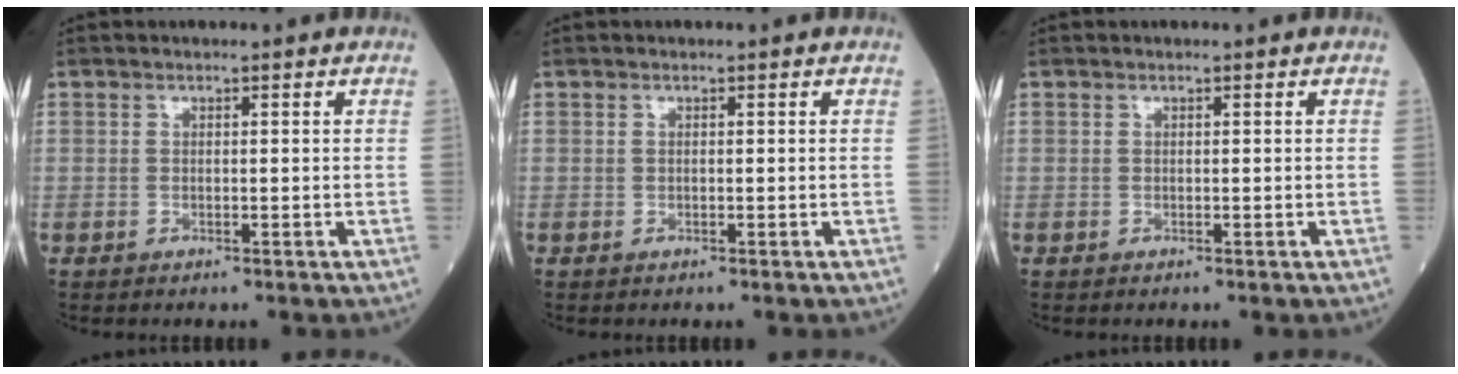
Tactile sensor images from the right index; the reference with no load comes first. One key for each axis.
{"total": 0.0}
{"total": 0.0}